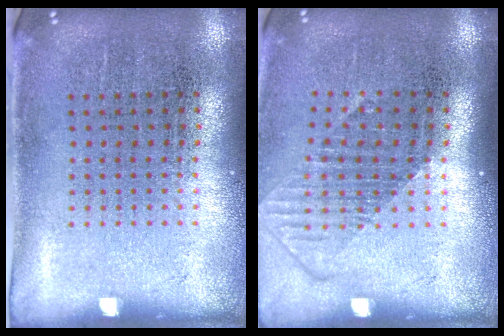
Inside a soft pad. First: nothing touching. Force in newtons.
{"total": 1.4, "press": 1.1, "slide": 0.9}